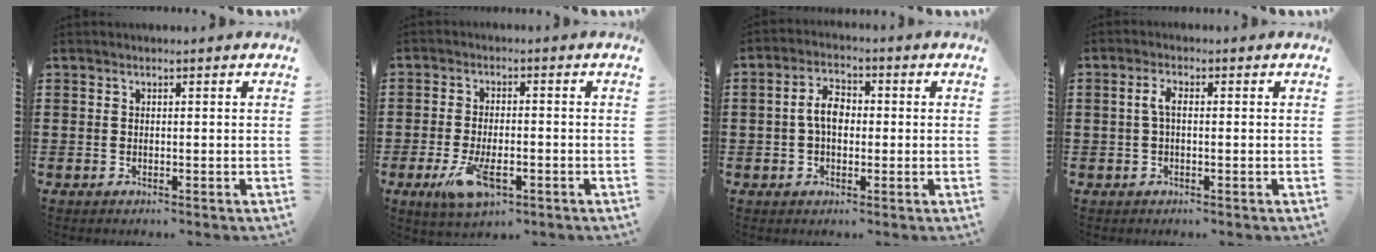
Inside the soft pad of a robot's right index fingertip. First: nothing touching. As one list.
[{"total": 7.0, "force": [-2.8, 2.9, 5.7], "torque": [-0.124, -0.010, -0.049]}, {"total": 4.8, "force": [-0.1, 2.9, 3.9], "torque": [-0.085, 0.008, -0.006]}, {"total": 2.6, "force": [0.0, 0.9, 2.4], "torque": [-0.054, 0.002, -0.003]}]